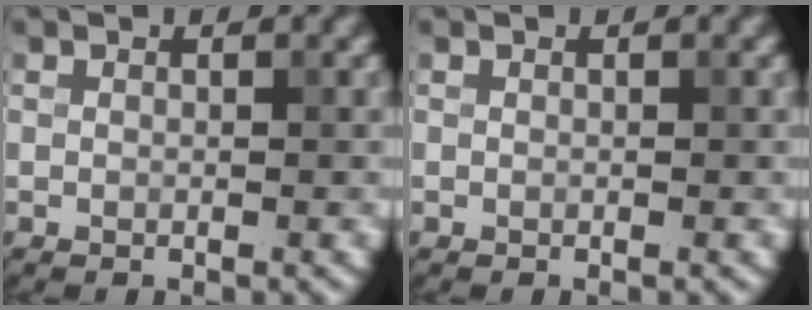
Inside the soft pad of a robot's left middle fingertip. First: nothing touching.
{"total": 0.0}